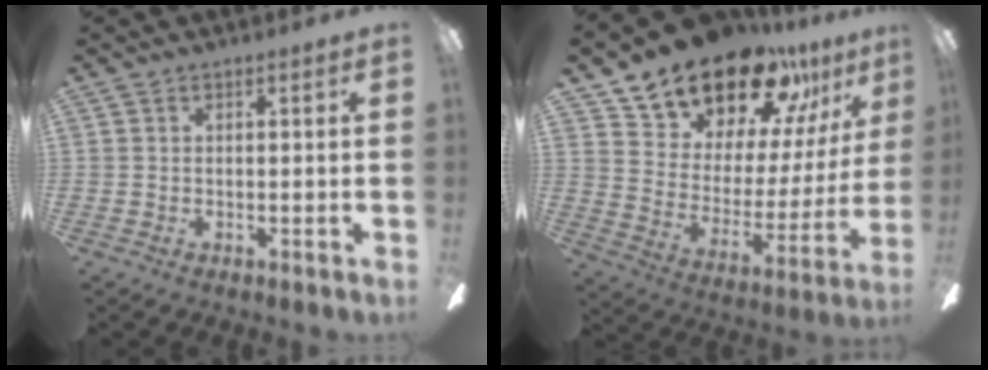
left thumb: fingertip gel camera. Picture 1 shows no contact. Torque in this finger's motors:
{"motor_torque": [0.59, 0.59, 1.50, -1.27, 0.11]}